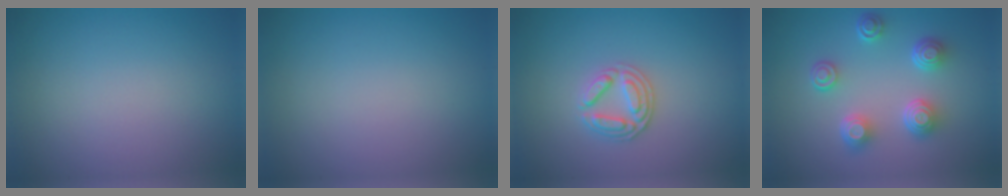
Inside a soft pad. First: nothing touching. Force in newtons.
{"total": 0.0}
{"total": 2.6, "press": 2.5, "slide": 0.6}
{"total": 4.7, "press": 3.5, "slide": 3.1}